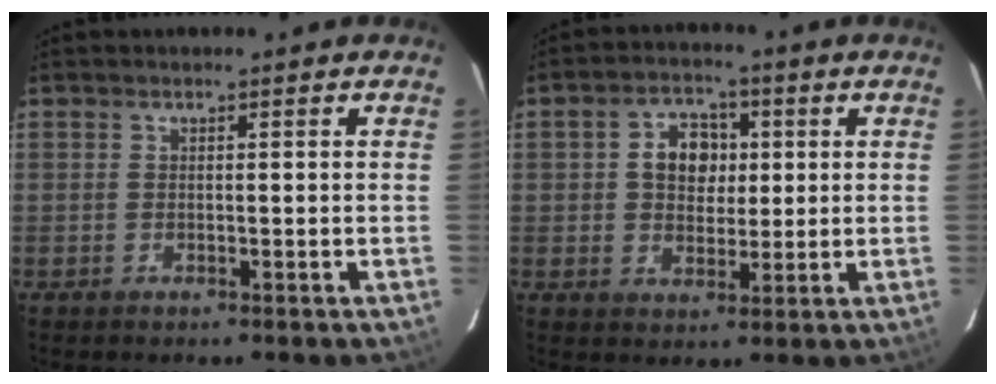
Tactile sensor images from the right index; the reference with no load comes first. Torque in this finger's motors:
{"motor_torque": [0.44, -0.18, 0.54, 0.07]}